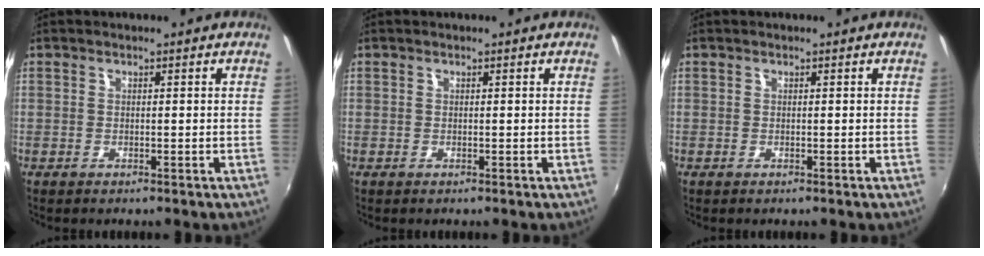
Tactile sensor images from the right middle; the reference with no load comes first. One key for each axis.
{"total": 0.0}
{"total": 0.0}